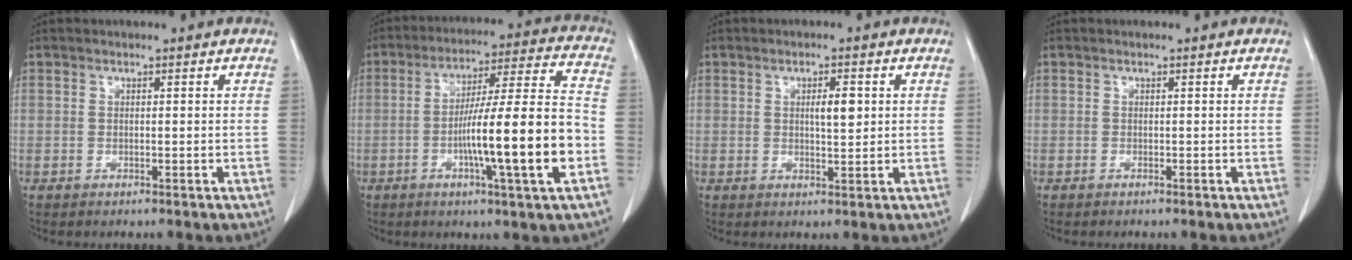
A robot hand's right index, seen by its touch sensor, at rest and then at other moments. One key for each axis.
{"total": 16.8, "fx": -4.4, "fy": -0.1, "fz": 16.2, "tx": -0.264, "ty": 0.005, "tz": -0.073}
{"total": 3.2, "fx": 0.7, "fy": 0.9, "fz": 3.0, "tx": -0.049, "ty": -0.002, "tz": 0.011}
{"total": 0.0}